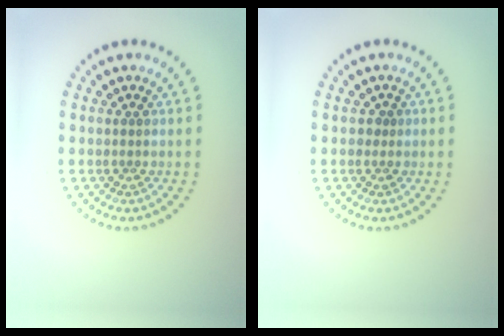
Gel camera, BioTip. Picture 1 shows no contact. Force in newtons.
{"total": 0.7, "press": 0.7, "slide": 0.3}